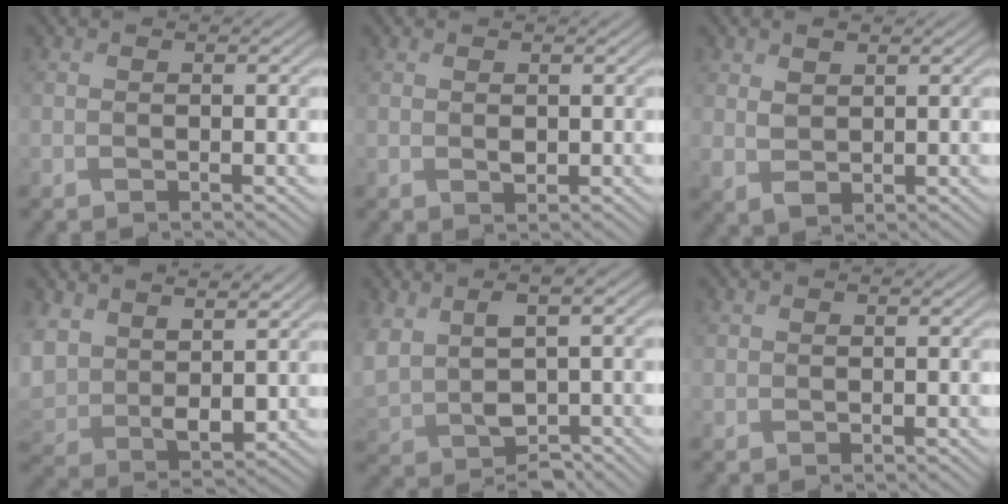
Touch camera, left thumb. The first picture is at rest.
{"total": 0.9, "force": [0.4, 0.6, 0.6], "torque": [-0.013, -0.002, 0.009]}
{"total": 3.0, "force": [1.2, 1.8, 1.9], "torque": [-0.043, -0.004, 0.027]}
{"total": 8.5, "force": [4.2, 5.5, 4.9], "torque": [-0.150, -0.014, 0.093]}
{"total": 8.8, "force": [1.2, 5.3, 6.9], "torque": [-0.179, -0.018, 0.029]}
{"total": 0.7, "force": [0.4, 0.6, 0.1], "torque": [-0.002, -0.003, 0.010]}